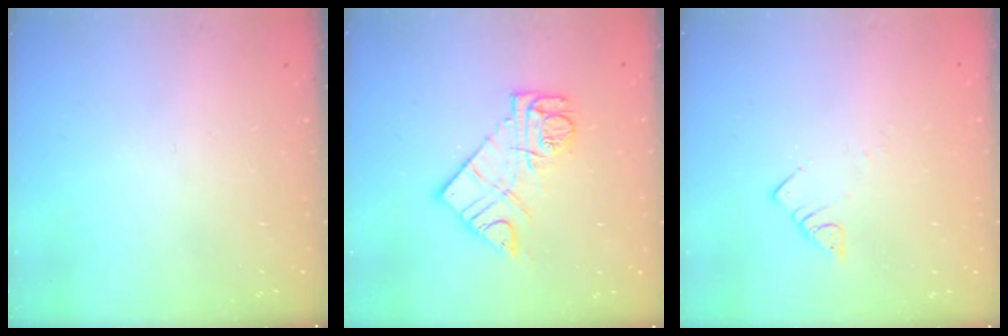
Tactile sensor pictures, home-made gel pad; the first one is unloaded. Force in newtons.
{"total": 12.0, "press": 11.9, "slide": 1.1}
{"total": 2.8, "press": 2.8, "slide": 0.2}